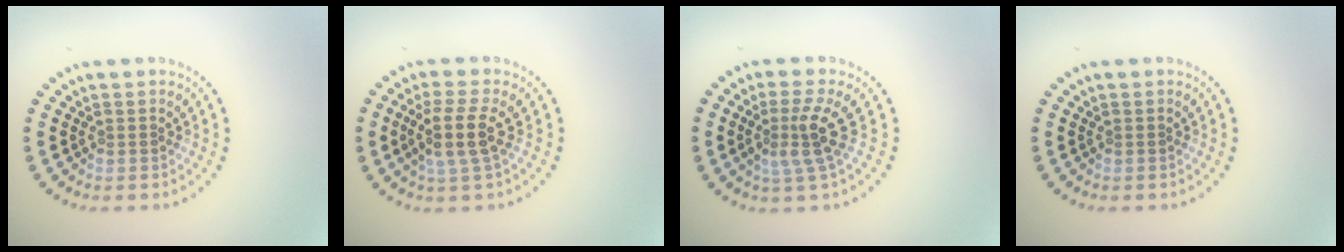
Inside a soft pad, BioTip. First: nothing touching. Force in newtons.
{"total": 3.5, "press": 2.9, "slide": 1.9}
{"total": 3.2, "press": 2.2, "slide": 2.3}
{"total": 0.0}